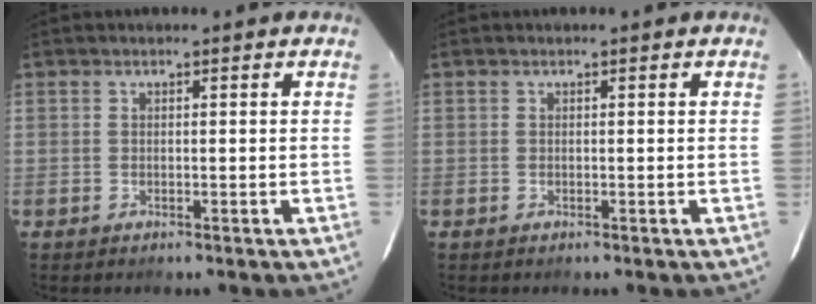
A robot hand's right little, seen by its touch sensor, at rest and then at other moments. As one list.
[{"total": 0.0}]